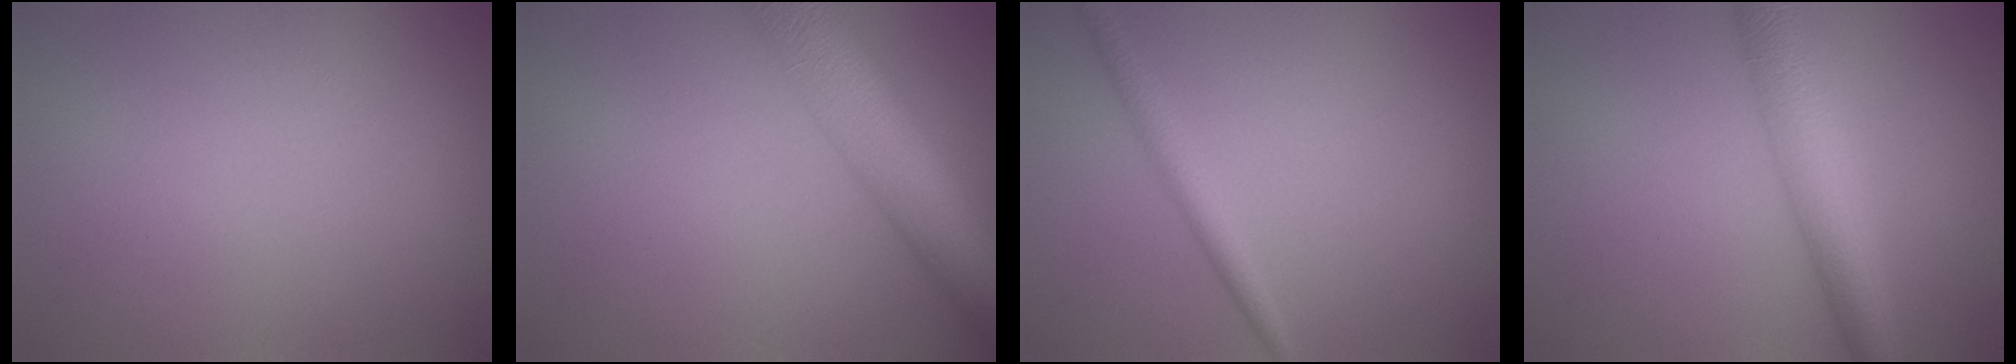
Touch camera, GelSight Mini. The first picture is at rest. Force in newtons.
{"total": 8.7, "press": 8.7, "slide": 0.3}
{"total": 1.8, "press": 1.8, "slide": 0.0}
{"total": 5.0, "press": 5.0, "slide": 0.1}